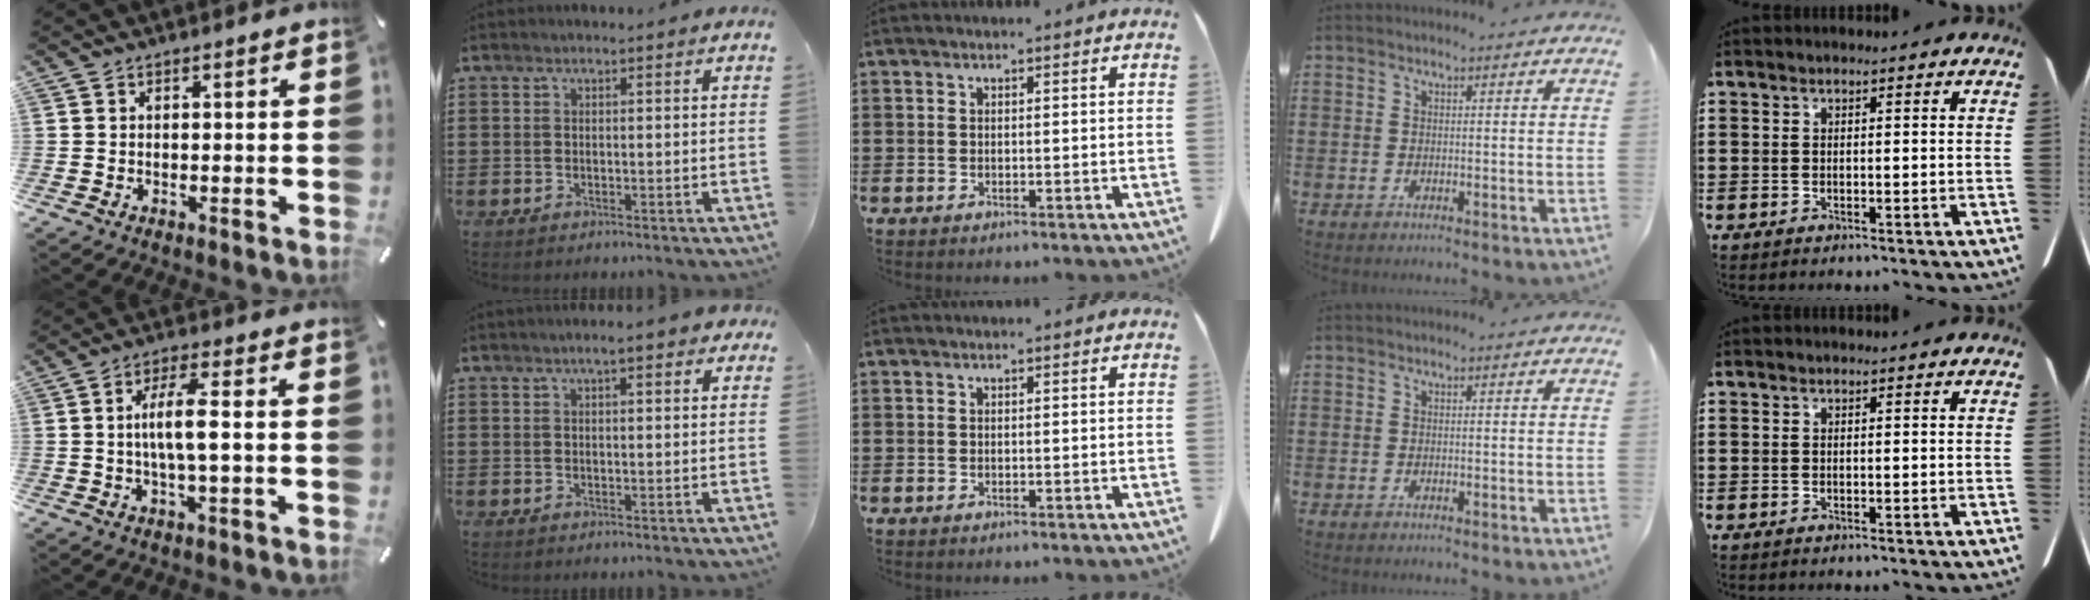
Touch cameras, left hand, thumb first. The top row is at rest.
{"thumb": {"total": 8.1, "force": [0.0, 1.4, 7.9], "torque": [-0.151, 0.003, -0.005]}, "index": {"total": 2.8, "force": [1.4, 0.6, 2.4], "torque": [-0.049, 0.004, 0.023]}}